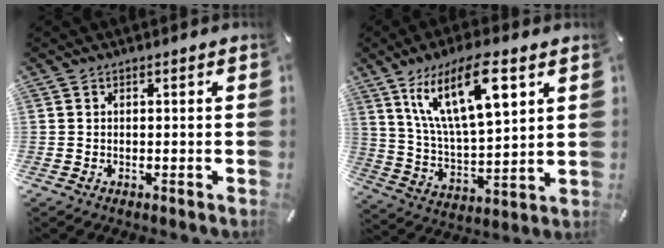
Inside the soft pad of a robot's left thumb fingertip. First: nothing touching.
{"total": 18.5, "force": [10.1, 7.1, 13.8], "torque": [-0.275, -0.028, 0.162]}